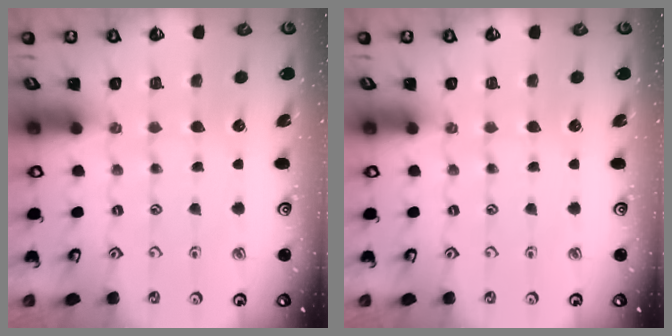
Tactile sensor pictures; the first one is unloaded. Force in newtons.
{"total": 0.0}